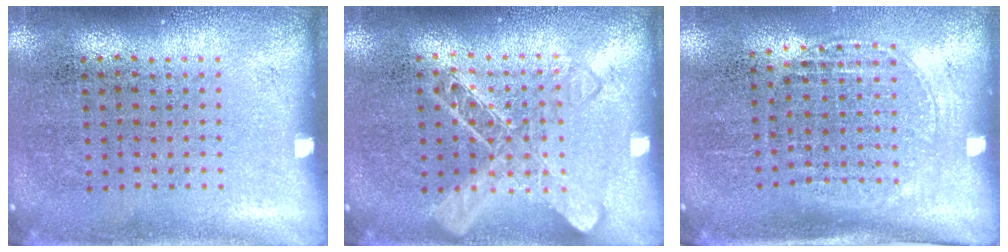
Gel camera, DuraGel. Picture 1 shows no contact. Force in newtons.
{"total": 1.5, "press": 1.5, "slide": 0.3}
{"total": 1.4, "press": 1.2, "slide": 0.8}